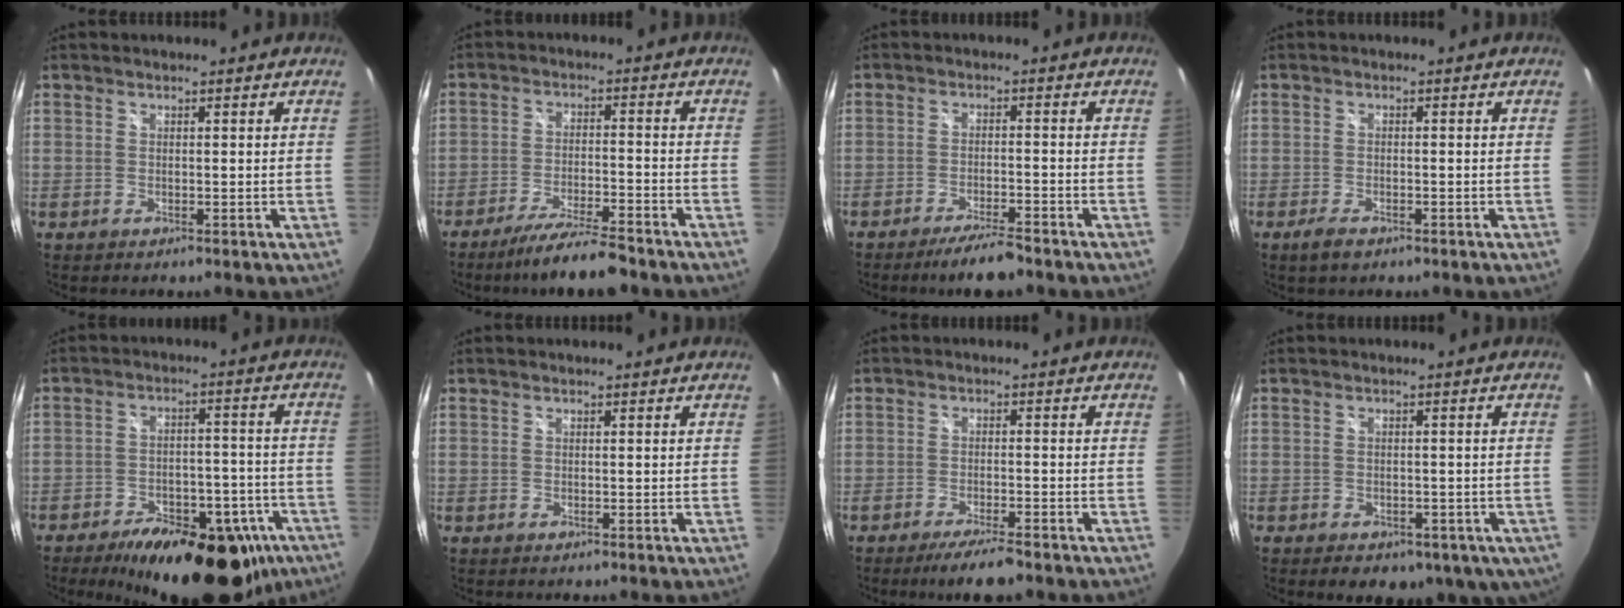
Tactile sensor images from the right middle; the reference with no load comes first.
{"total": 9.5, "force": [-8.2, 0.8, 4.6], "torque": [-0.093, -0.002, -0.137]}
{"total": 6.4, "force": [-5.4, 0.8, 3.2], "torque": [-0.071, -0.004, -0.091]}
{"total": 3.1, "force": [-2.1, 1.3, 1.9], "torque": [-0.044, -0.007, -0.039]}
{"total": 24.8, "force": [-17.1, 11.3, 14.0], "torque": [-0.213, 0.002, -0.210]}
{"total": 0.0}
{"total": 6.1, "force": [-4.9, 0.8, 3.5], "torque": [-0.076, -0.008, -0.084]}
{"total": 10.7, "force": [-5.6, 6.8, 6.1], "torque": [-0.105, -0.016, -0.059]}